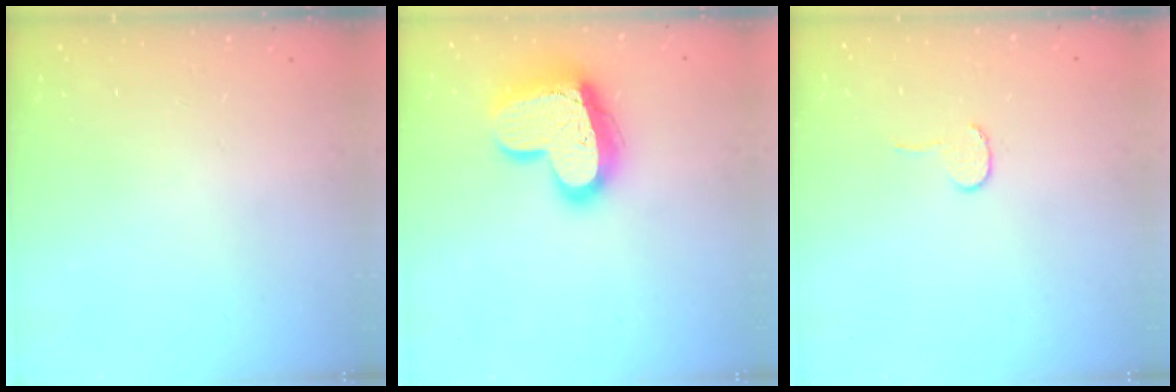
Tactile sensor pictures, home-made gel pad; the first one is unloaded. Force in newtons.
{"total": 19.3, "press": 19.2, "slide": 2.0}
{"total": 3.9, "press": 3.9, "slide": 0.3}